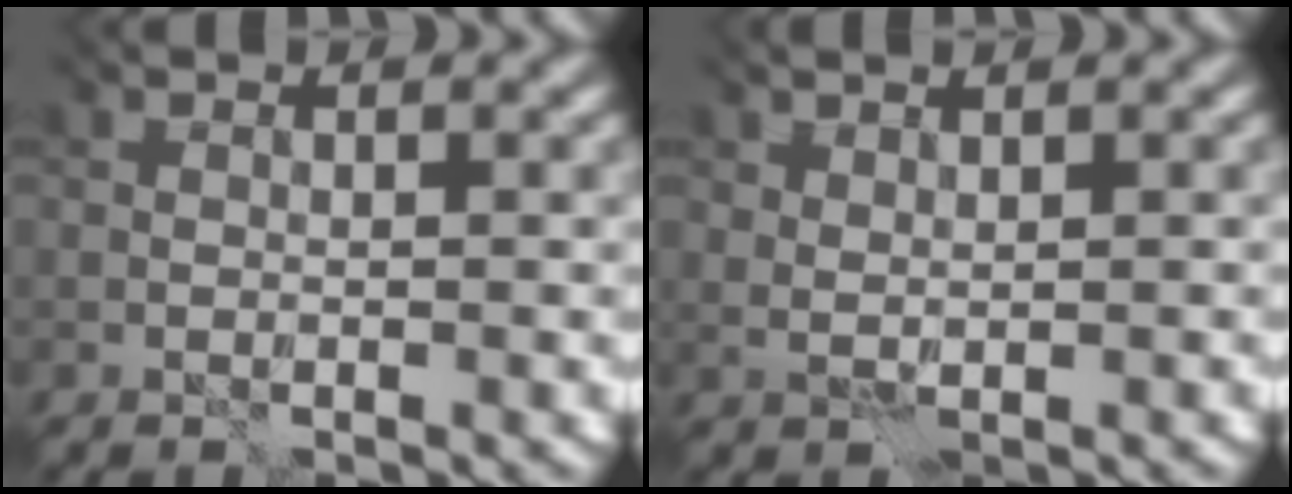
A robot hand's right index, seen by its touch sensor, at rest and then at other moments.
{"total": 1.0, "force": [1.0, -0.2, -0.1], "torque": [-0.003, -0.001, 0.021]}